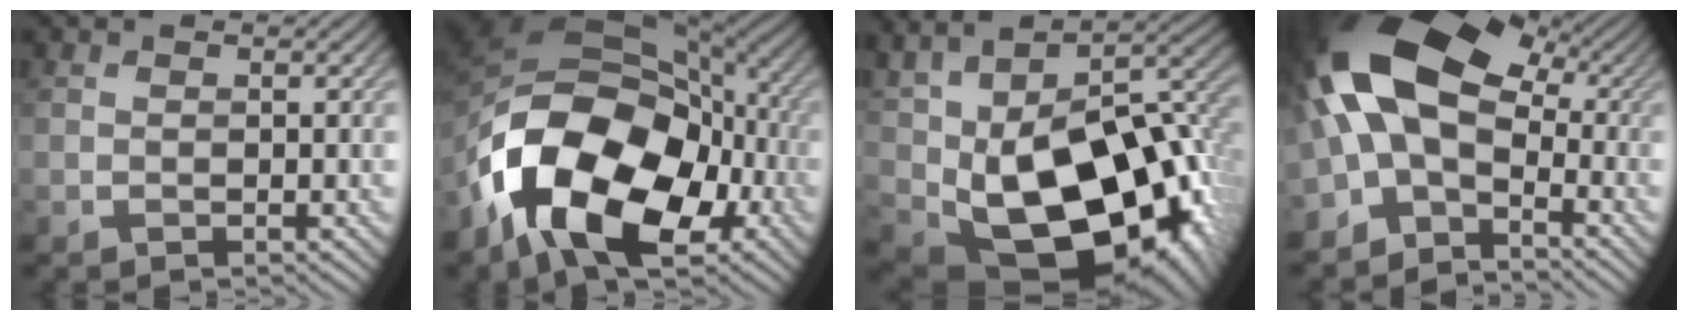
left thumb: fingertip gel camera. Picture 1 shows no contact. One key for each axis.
{"total": 17.8, "fx": -7.4, "fy": 10.9, "fz": 11.9, "tx": -0.220, "ty": -0.017, "tz": -0.143}
{"total": 20.9, "fx": -3.0, "fy": 12.0, "fz": 16.9, "tx": -0.295, "ty": -0.043, "tz": 0.002}
{"total": 14.8, "fx": -1.4, "fy": 8.5, "fz": 12.1, "tx": -0.237, "ty": 0.006, "tz": -0.042}